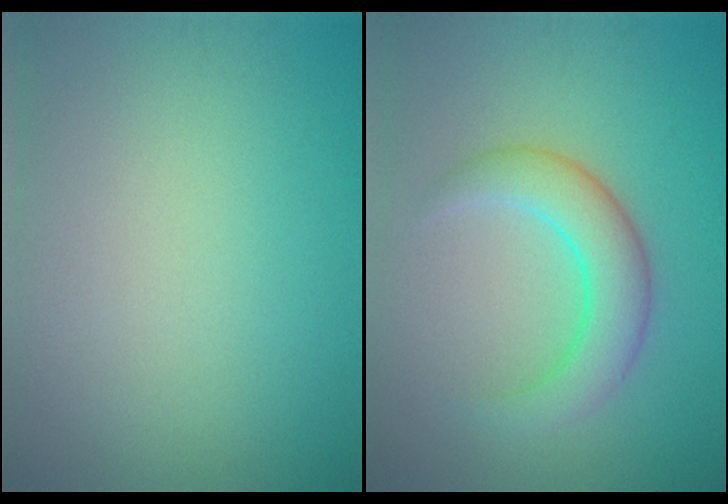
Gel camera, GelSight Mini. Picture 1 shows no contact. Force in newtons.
{"total": 4.4, "press": 4.4, "slide": 0.3}